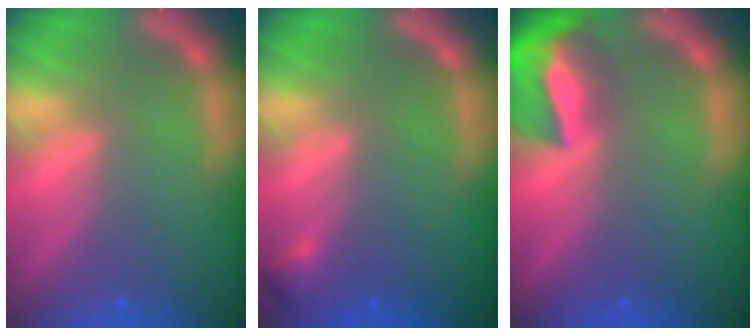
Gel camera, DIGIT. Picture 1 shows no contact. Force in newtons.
{"total": 0.9}
{"total": 9.0}